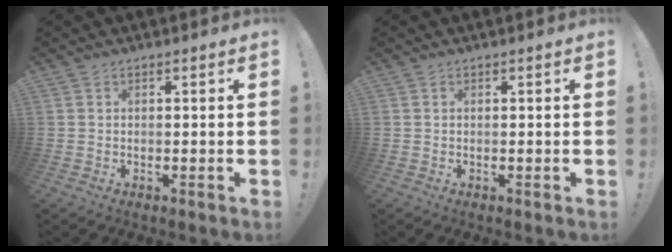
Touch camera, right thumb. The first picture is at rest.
{"total": 0.0}